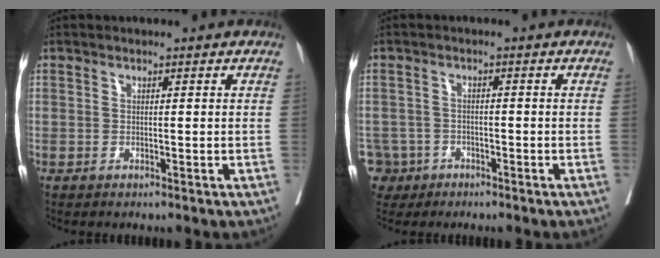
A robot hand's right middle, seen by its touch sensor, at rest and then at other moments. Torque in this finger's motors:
{"motor_torque": [1.03, -1.11, 0.12, 0.00]}